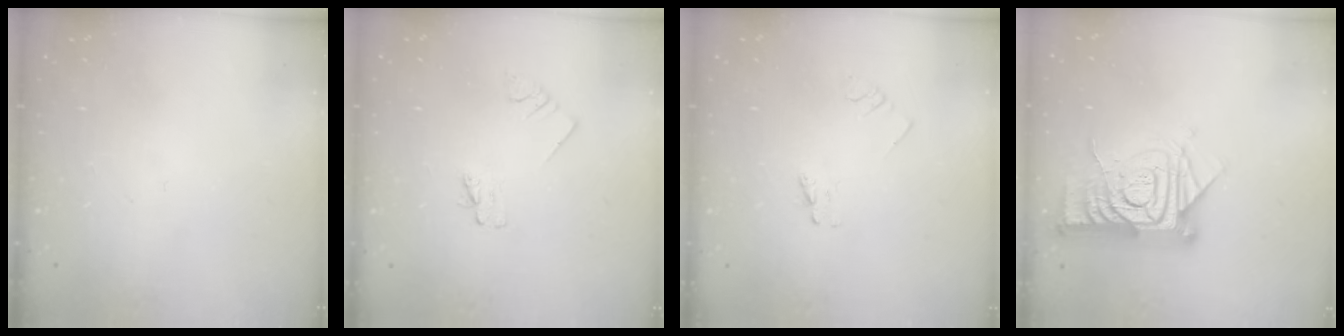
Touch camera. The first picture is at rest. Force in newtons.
{"total": 2.9, "press": 2.9, "slide": 0.3}
{"total": 2.6, "press": 2.6, "slide": 0.4}
{"total": 15.4, "press": 15.3, "slide": 1.6}